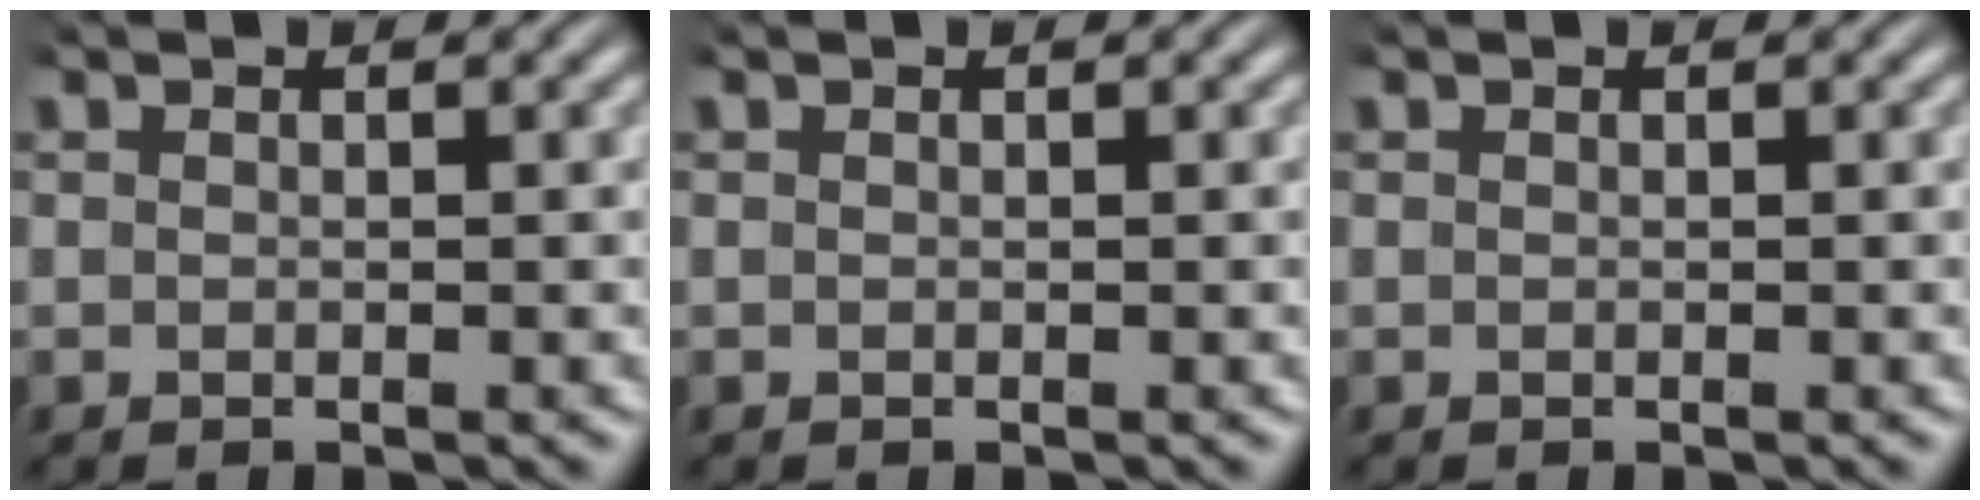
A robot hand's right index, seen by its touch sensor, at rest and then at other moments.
{"total": 0.0}
{"total": 0.0}